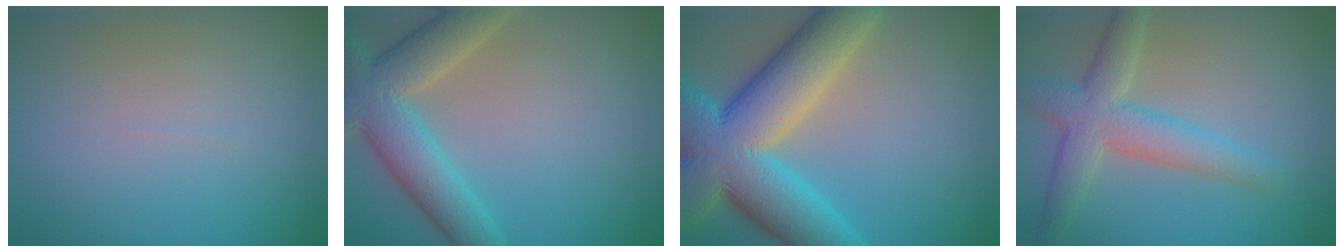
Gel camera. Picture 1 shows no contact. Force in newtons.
{"total": 7.0, "press": 7.0, "slide": 0.4}
{"total": 13.2, "press": 13.2, "slide": 0.6}
{"total": 4.9, "press": 4.9, "slide": 0.2}